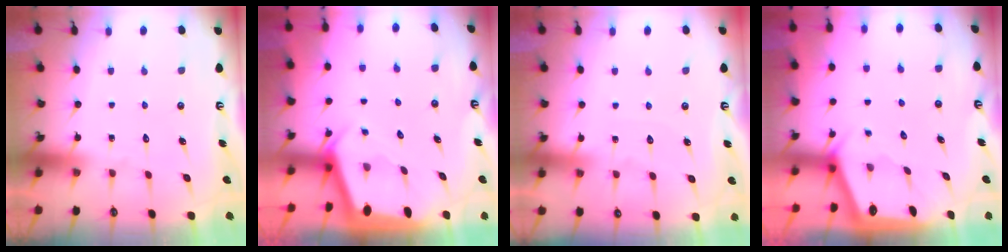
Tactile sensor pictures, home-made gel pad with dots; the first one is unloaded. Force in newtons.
{"total": 2.4, "press": 2.4, "slide": 0.2}
{"total": 2.4, "press": 2.4, "slide": 0.4}
{"total": 2.0, "press": 2.0, "slide": 0.3}